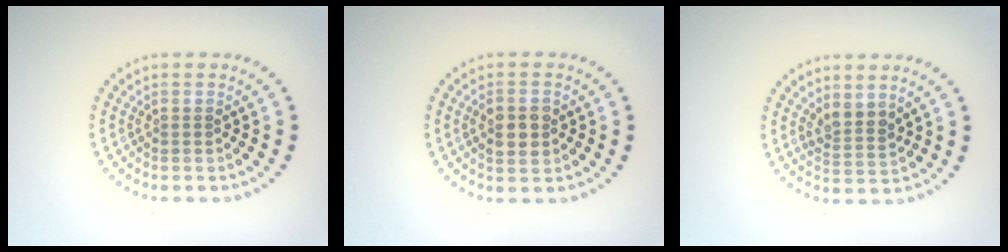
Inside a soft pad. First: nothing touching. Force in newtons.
{"total": 2.8, "press": 2.8, "slide": 0.2}
{"total": 2.2, "press": 1.9, "slide": 1.2}